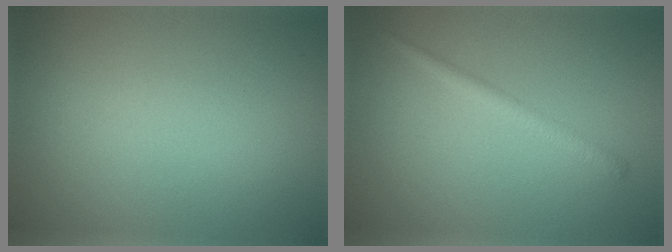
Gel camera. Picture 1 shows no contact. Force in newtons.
{"total": 1.7, "press": 1.7, "slide": 0.2}